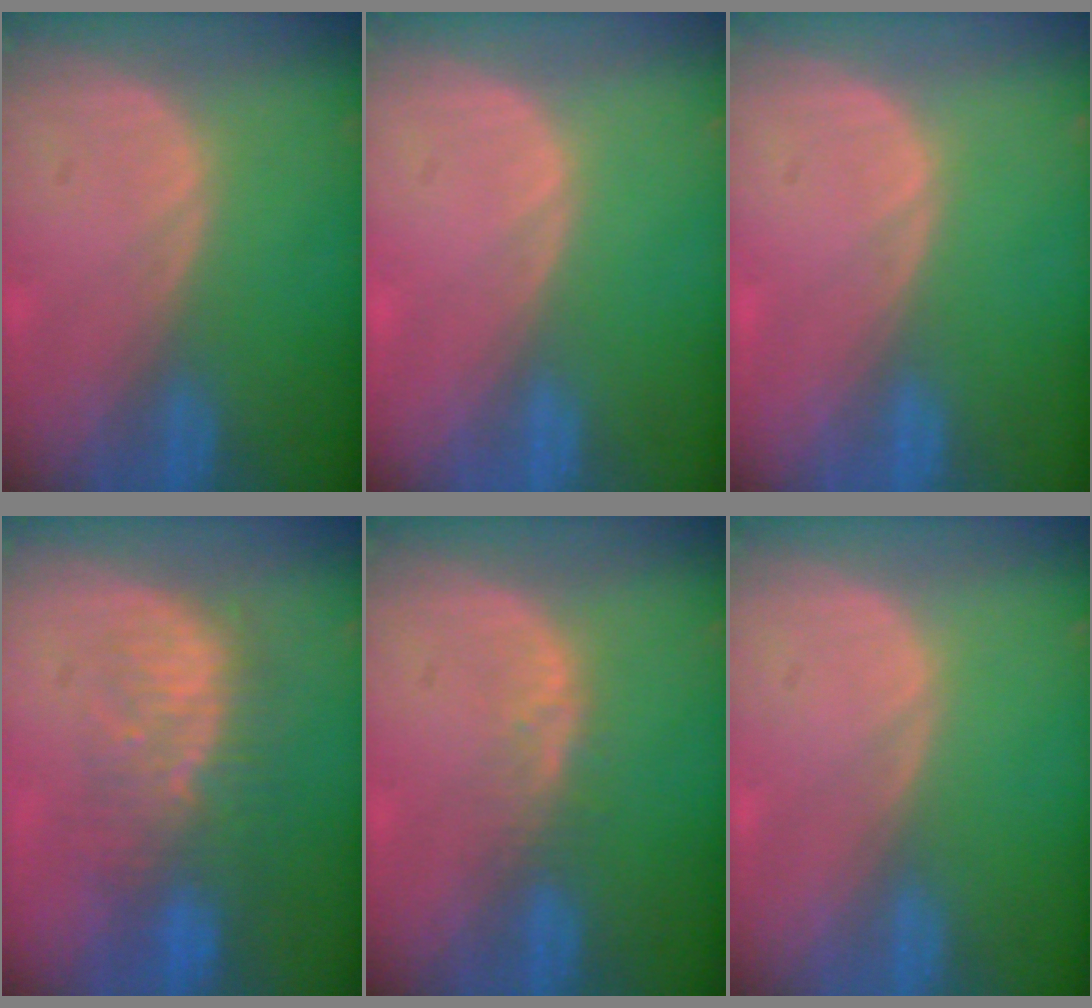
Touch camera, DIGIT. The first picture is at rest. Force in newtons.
{"total": 0.0}
{"total": 0.0}
{"total": 9.2, "press": 8.3, "slide": 4.0}
{"total": 2.5, "press": 2.4, "slide": 0.2}
{"total": 0.0}